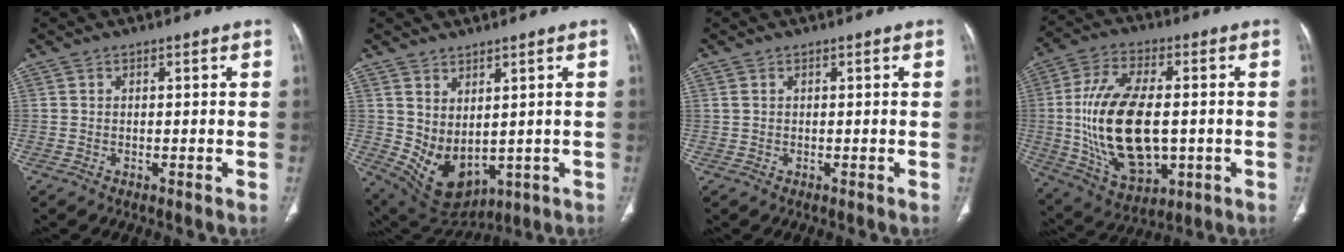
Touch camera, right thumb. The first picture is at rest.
{"total": 9.5, "force": [1.3, 6.0, 7.3], "torque": [-0.114, -0.022, 0.062]}
{"total": 0.9, "force": [0.5, 0.6, 0.6], "torque": [-0.015, 0.009, 0.013]}
{"total": 20.9, "force": [-0.7, 11.2, 17.6], "torque": [-0.332, -0.004, 0.005]}